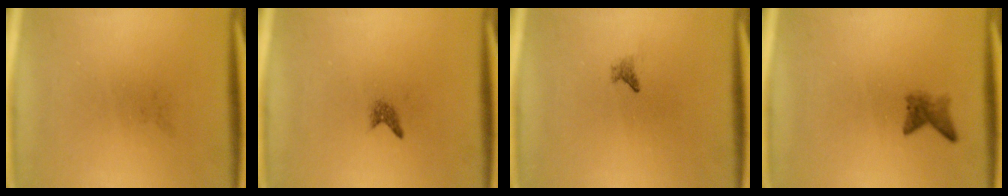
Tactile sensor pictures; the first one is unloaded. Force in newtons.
{"total": 0.9}
{"total": 0.8}
{"total": 1.9}